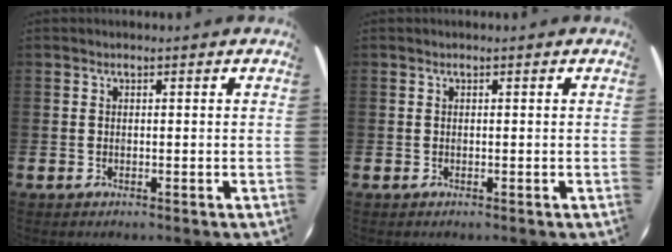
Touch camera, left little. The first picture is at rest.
{"total": 0.0}